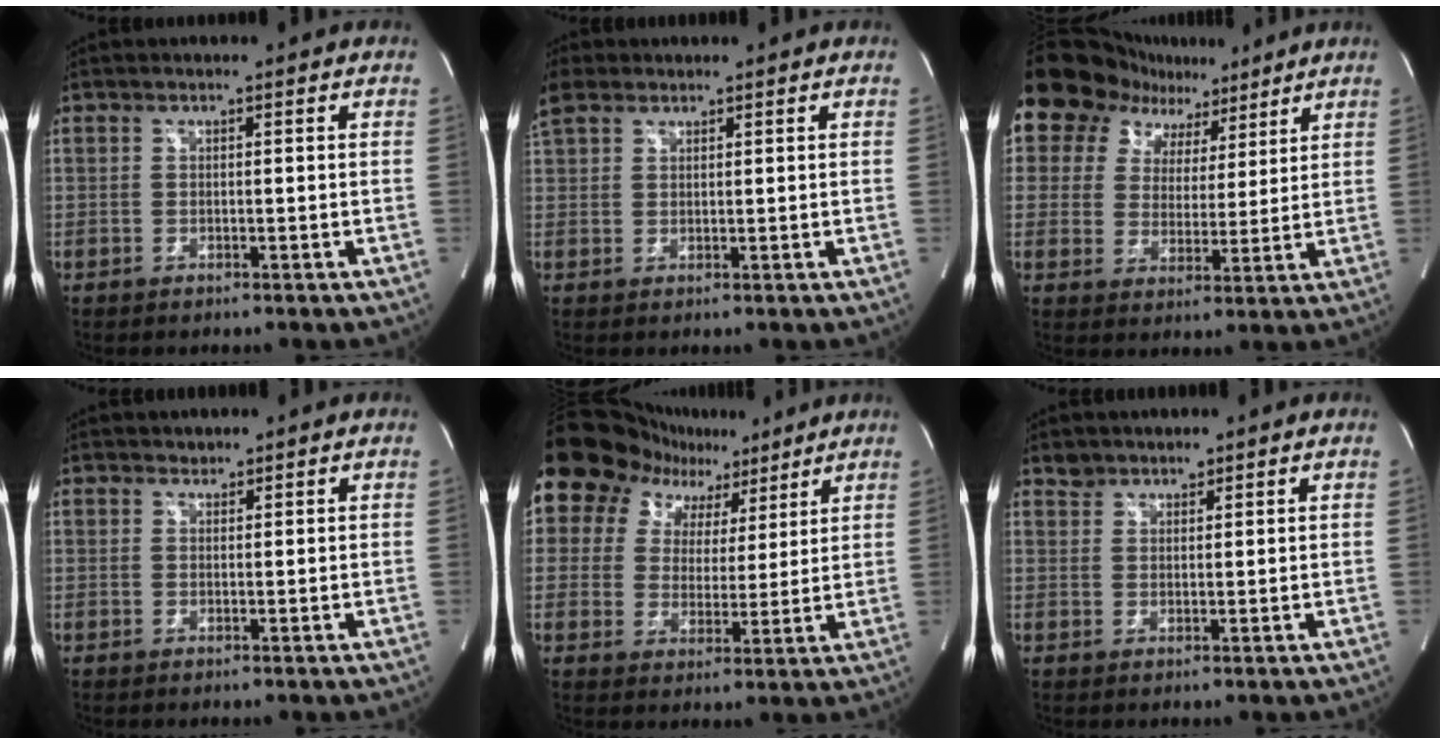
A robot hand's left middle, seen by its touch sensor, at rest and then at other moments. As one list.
[{"total": 4.5, "force": [3.3, 2.6, 1.8], "torque": [-0.054, 0.022, 0.075]}, {"total": 12.7, "force": [8.7, 8.6, 3.2], "torque": [-0.050, 0.039, 0.131]}, {"total": 1.1, "force": [1.0, 0.6, -0.1], "torque": [0.001, 0.002, 0.015]}, {"total": 13.7, "force": [9.3, 9.4, 3.3], "torque": [-0.058, 0.039, 0.133]}, {"total": 2.4, "force": [2.1, 1.2, -0.1], "torque": [0.005, 0.008, 0.033]}]